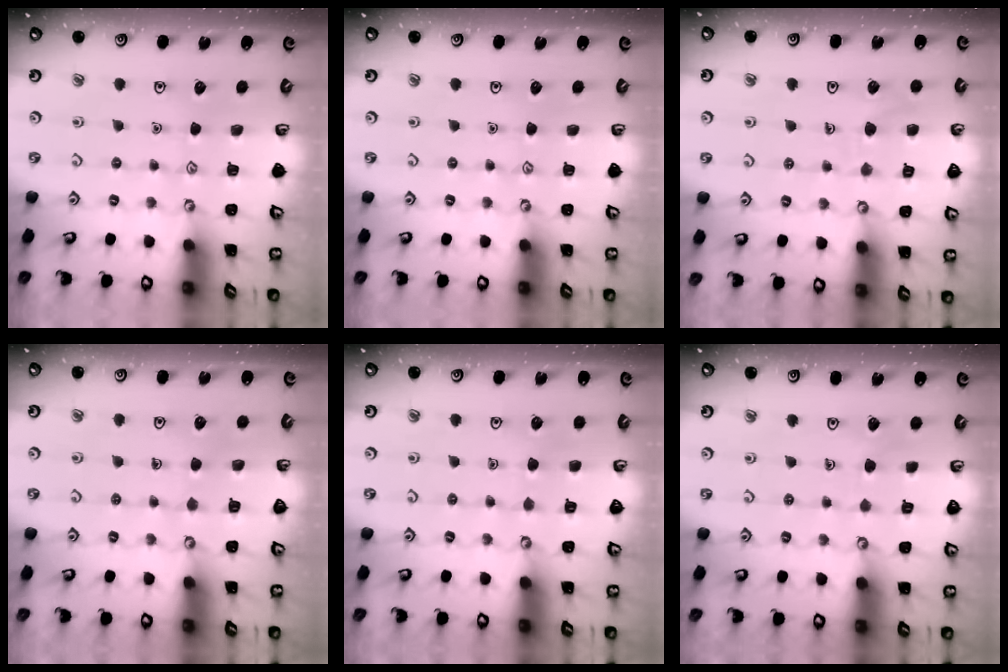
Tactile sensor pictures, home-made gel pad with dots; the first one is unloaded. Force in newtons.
{"total": 0.0}
{"total": 7.0, "press": 7.0, "slide": 0.5}
{"total": 3.4, "press": 3.4, "slide": 0.3}
{"total": 3.2, "press": 3.2, "slide": 0.3}
{"total": 1.8, "press": 1.8, "slide": 0.0}